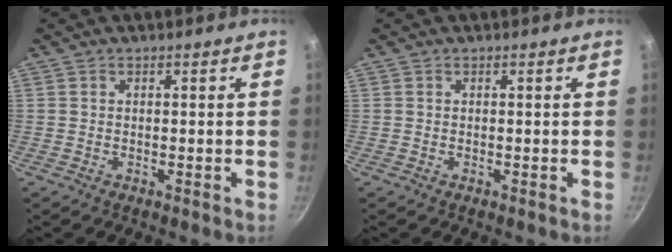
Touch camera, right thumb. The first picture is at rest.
{"total": 0.0}